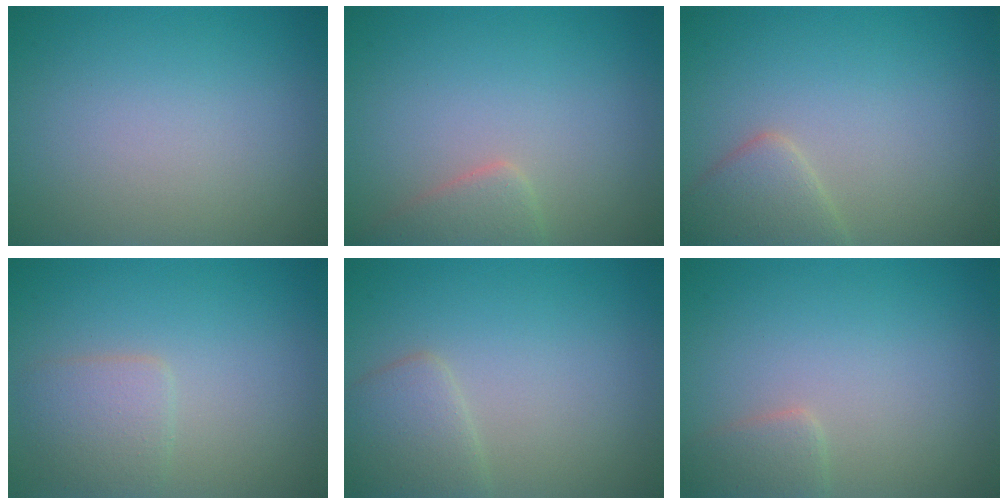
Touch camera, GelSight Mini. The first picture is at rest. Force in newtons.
{"total": 2.2, "press": 2.2, "slide": 0.2}
{"total": 2.9, "press": 2.9, "slide": 0.1}
{"total": 2.5, "press": 2.5, "slide": 0.1}
{"total": 2.6, "press": 2.6, "slide": 0.1}
{"total": 1.7, "press": 1.7, "slide": 0.1}